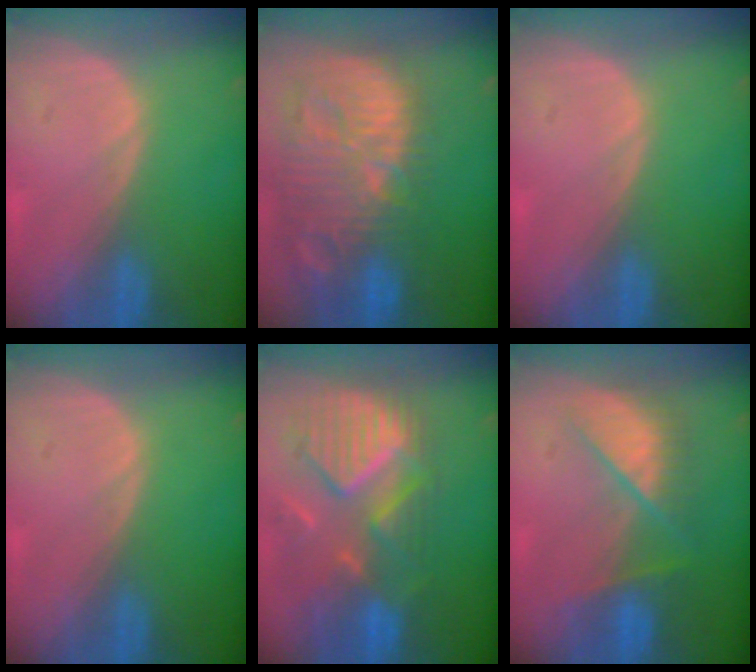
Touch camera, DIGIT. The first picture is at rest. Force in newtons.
{"total": 14.5, "press": 12.5, "slide": 7.3}
{"total": 0.0}
{"total": 0.0}
{"total": 11.7, "press": 10.3, "slide": 5.6}
{"total": 7.1, "press": 7.0, "slide": 0.6}